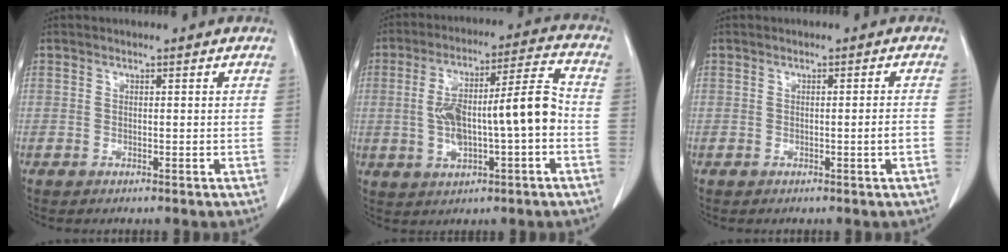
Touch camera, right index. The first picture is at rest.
{"total": 13.5, "force": [-1.5, 2.6, 13.2], "torque": [-0.232, 0.030, -0.018]}
{"total": 1.7, "force": [-0.6, -0.4, 1.5], "torque": [-0.022, -0.003, -0.009]}